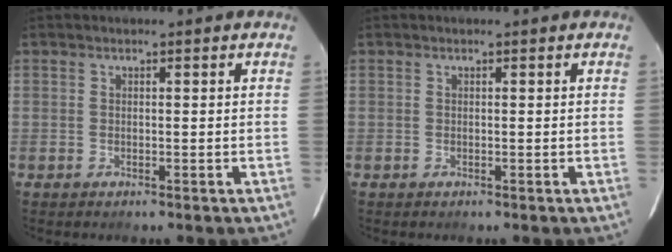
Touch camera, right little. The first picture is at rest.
{"total": 0.0}